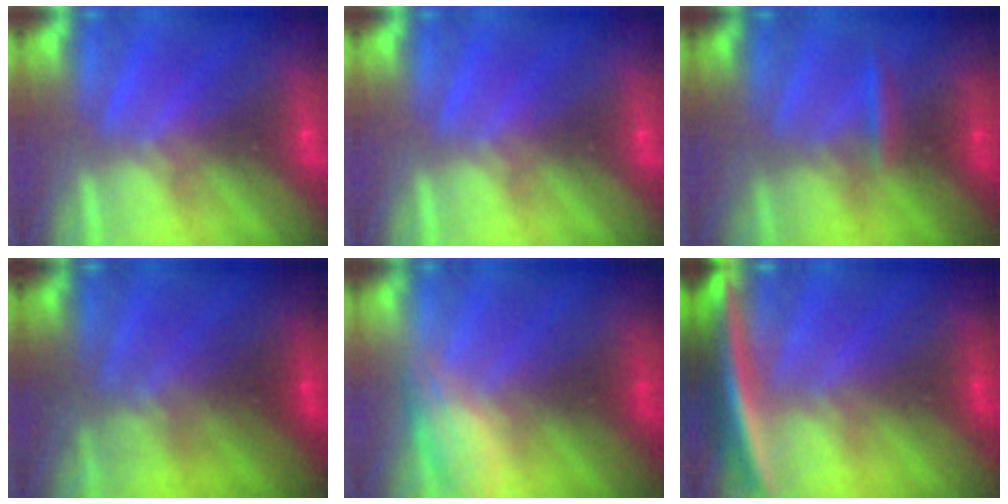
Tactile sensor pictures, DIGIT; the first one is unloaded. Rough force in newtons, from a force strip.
{"total": 0.0}
{"total": 2.4}
{"total": 7.7}
{"total": 2.8}
{"total": 5.8}